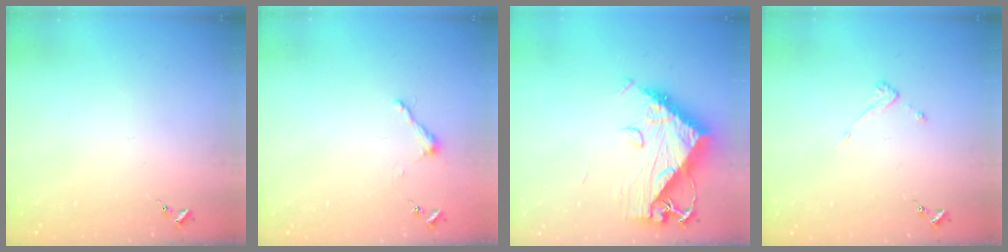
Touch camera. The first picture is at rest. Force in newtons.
{"total": 3.4, "press": 3.4, "slide": 0.3}
{"total": 12.9, "press": 12.8, "slide": 1.2}
{"total": 3.5, "press": 3.5, "slide": 0.3}